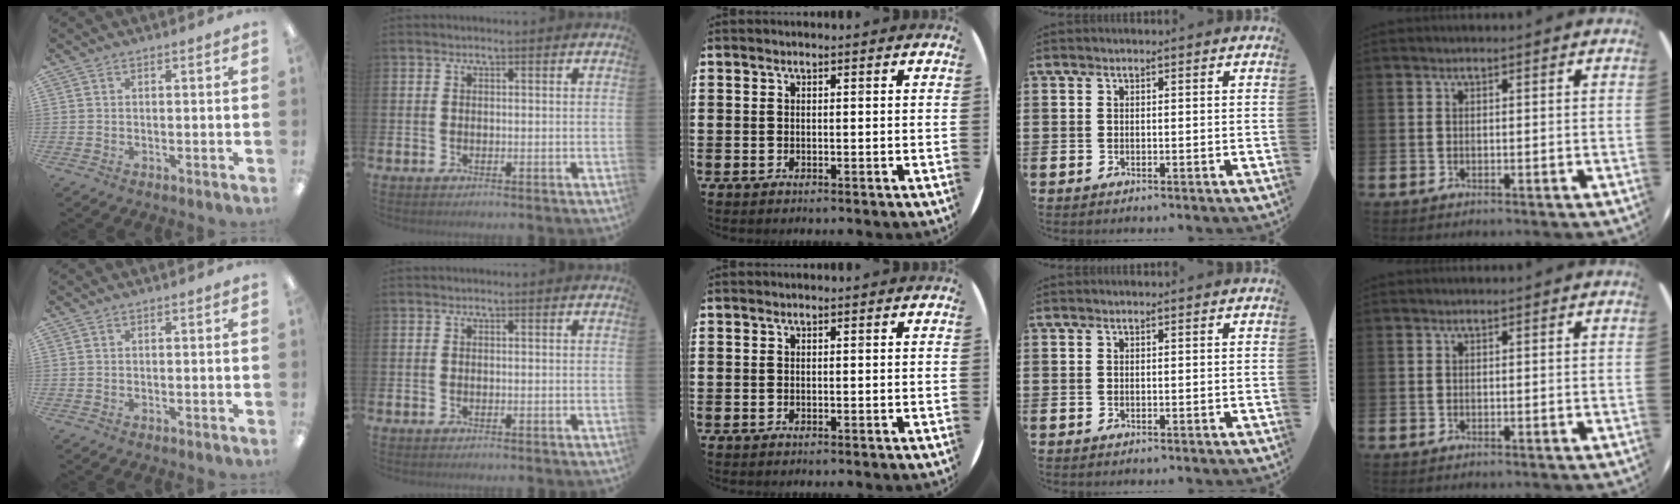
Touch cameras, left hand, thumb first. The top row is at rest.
{}